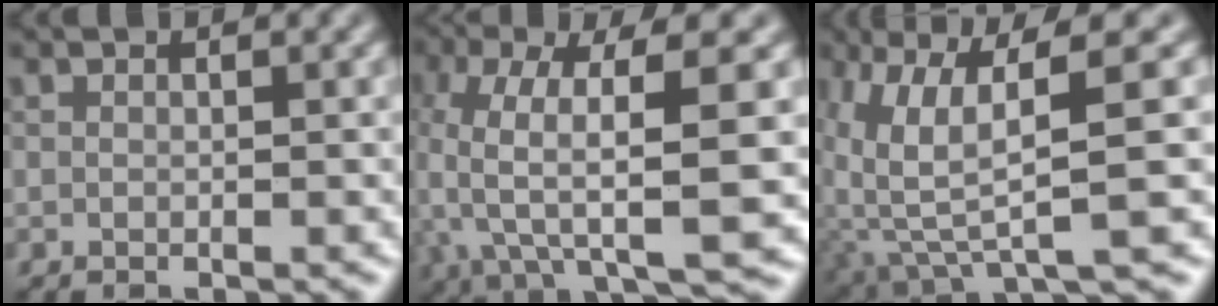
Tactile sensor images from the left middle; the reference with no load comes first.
{"total": 10.3, "force": [-0.5, 3.6, 9.6], "torque": [-0.189, -0.002, -0.010]}
{"total": 7.4, "force": [1.8, 1.5, 7.0], "torque": [-0.137, -0.005, 0.039]}